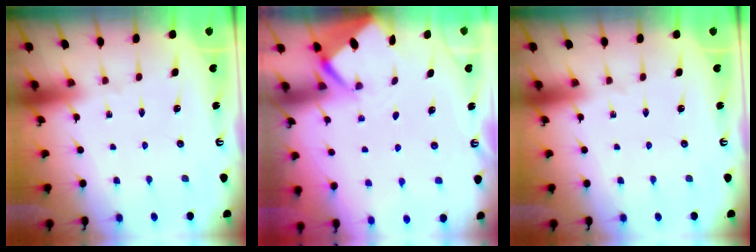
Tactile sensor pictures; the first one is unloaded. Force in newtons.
{"total": 2.6, "press": 2.6, "slide": 0.1}
{"total": 0.0}